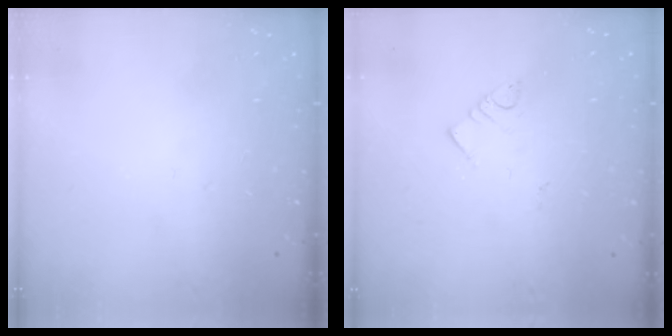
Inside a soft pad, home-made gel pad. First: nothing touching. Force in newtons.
{"total": 2.9, "press": 2.9, "slide": 0.3}